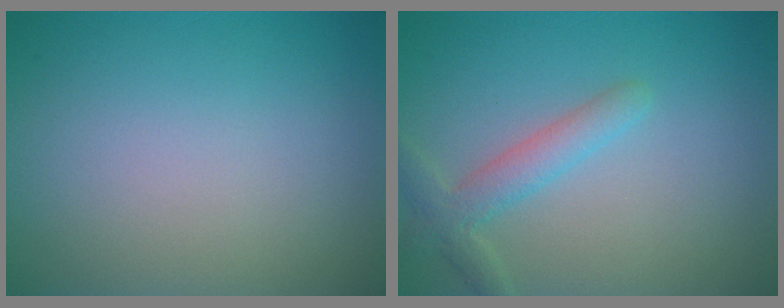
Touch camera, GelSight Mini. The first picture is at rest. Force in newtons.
{"total": 2.8, "press": 2.8, "slide": 0.2}